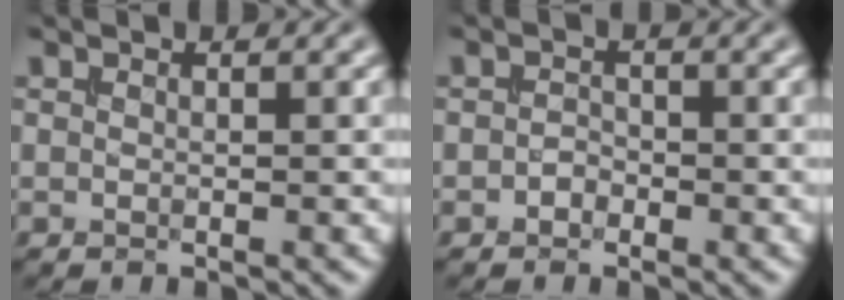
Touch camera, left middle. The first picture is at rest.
{"total": 0.9, "force": [-0.6, 0.6, 0.3], "torque": [-0.007, 0.000, -0.013]}